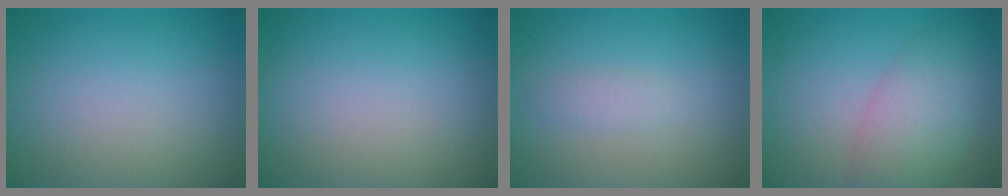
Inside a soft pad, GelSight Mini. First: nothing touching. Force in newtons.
{"total": 0.0}
{"total": 1.1, "press": 1.1, "slide": 0.0}
{"total": 5.3, "press": 5.3, "slide": 0.2}